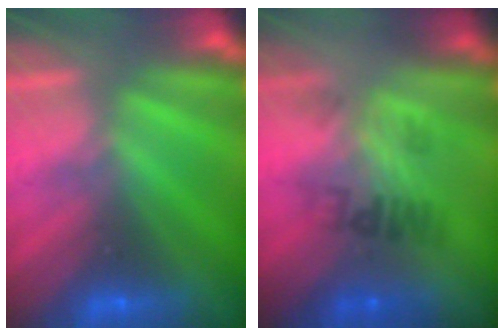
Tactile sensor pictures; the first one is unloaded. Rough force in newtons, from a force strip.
{"total": 2.3}